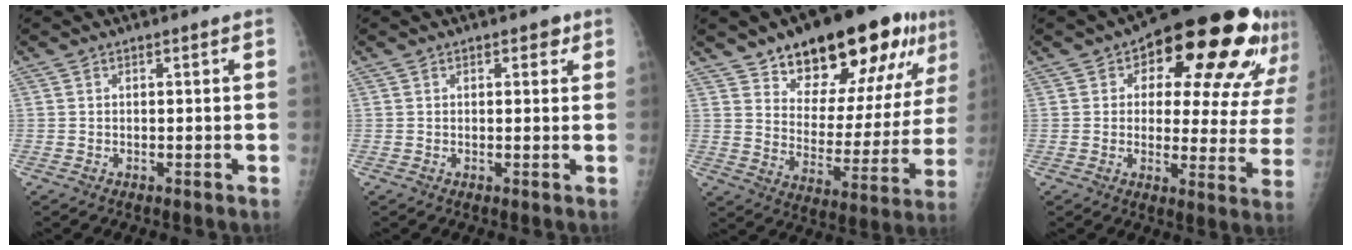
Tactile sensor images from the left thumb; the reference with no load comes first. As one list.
[{"total": 2.1, "force": [1.2, 1.2, 1.3], "torque": [0.000, -0.002, 0.012]}, {"total": 23.1, "force": [14.1, 9.5, 15.6], "torque": [-0.179, -0.054, 0.215]}, {"total": 23.0, "force": [11.9, 10.7, 16.5], "torque": [-0.170, -0.016, 0.154]}]